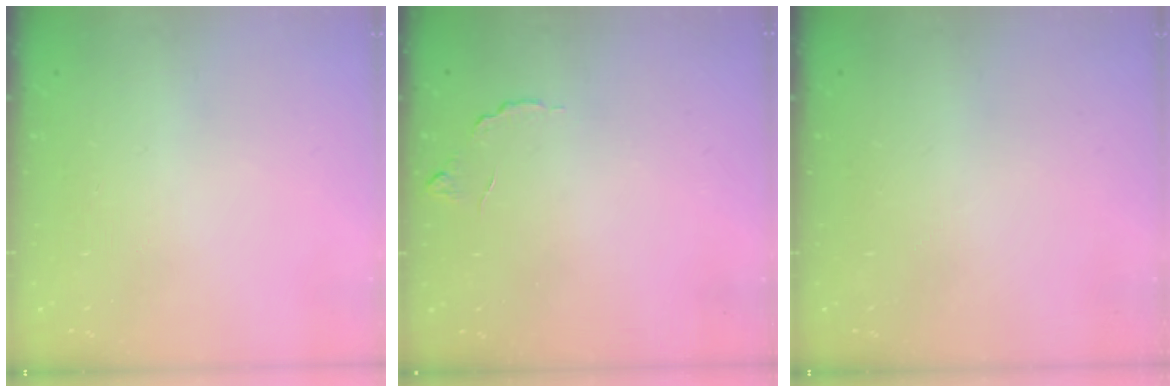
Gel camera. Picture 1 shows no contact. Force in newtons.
{"total": 6.0, "press": 6.0, "slide": 0.4}
{"total": 0.0}